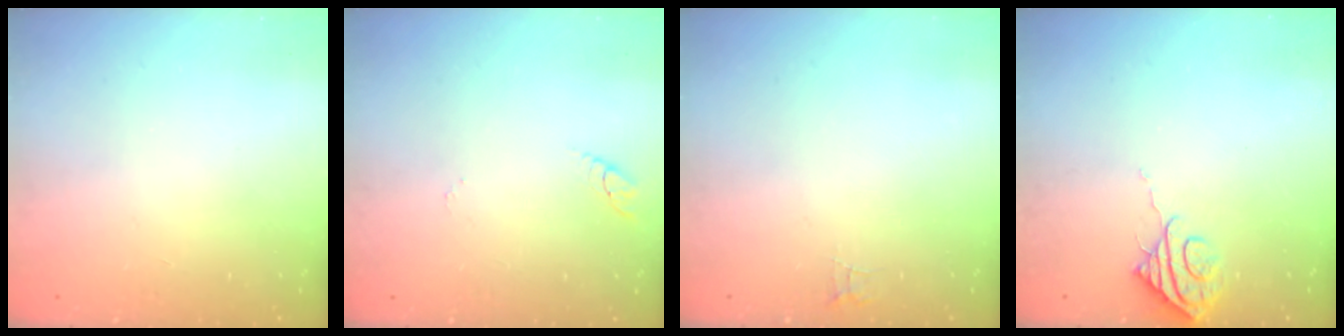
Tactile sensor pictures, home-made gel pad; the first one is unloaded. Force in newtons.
{"total": 3.1, "press": 3.1, "slide": 0.3}
{"total": 2.9, "press": 2.9, "slide": 0.2}
{"total": 7.3, "press": 7.3, "slide": 0.3}